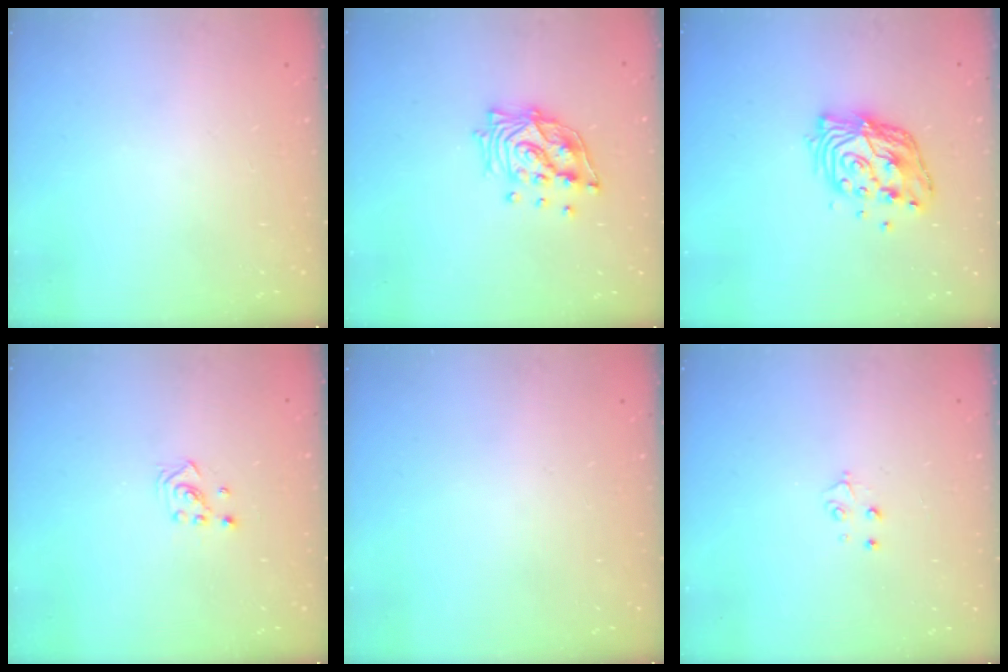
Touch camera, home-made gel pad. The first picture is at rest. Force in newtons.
{"total": 13.1, "press": 13.1, "slide": 1.1}
{"total": 12.5, "press": 12.5, "slide": 1.1}
{"total": 2.2, "press": 2.2, "slide": 0.2}
{"total": 0.0}
{"total": 3.3, "press": 3.3, "slide": 0.2}